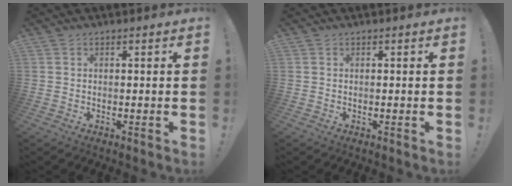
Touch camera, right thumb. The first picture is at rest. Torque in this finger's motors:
{"motor_torque": [-0.01, -0.22, 0.04, -0.39, 0.00]}